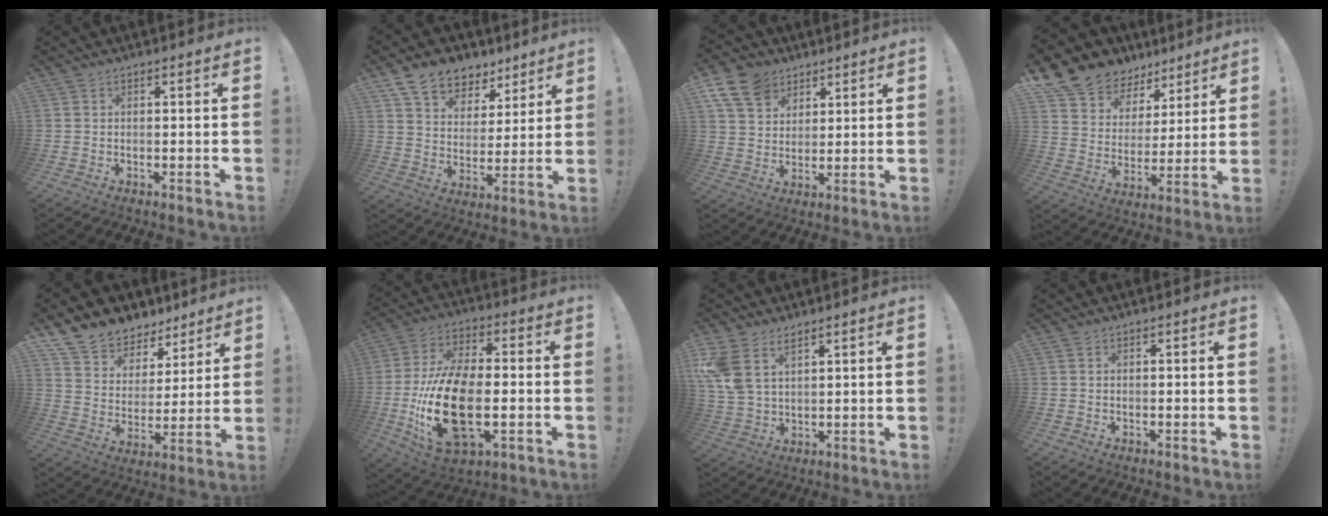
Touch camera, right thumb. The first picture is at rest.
{"total": 11.1, "force": [7.9, 7.1, 3.1], "torque": [-0.062, -0.053, 0.153]}
{"total": 12.0, "force": [7.1, 8.4, 4.7], "torque": [-0.085, -0.035, 0.142]}
{"total": 12.0, "force": [8.6, 8.0, 2.5], "torque": [-0.052, -0.072, 0.170]}
{"total": 10.3, "force": [8.2, 6.2, 1.6], "torque": [-0.045, -0.066, 0.157]}
{"total": 21.7, "force": [-3.9, 11.6, 18.0], "torque": [-0.353, 0.013, -0.058]}
{"total": 9.6, "force": [5.6, 6.0, 5.1], "torque": [-0.113, -0.021, 0.112]}
{"total": 0.0}